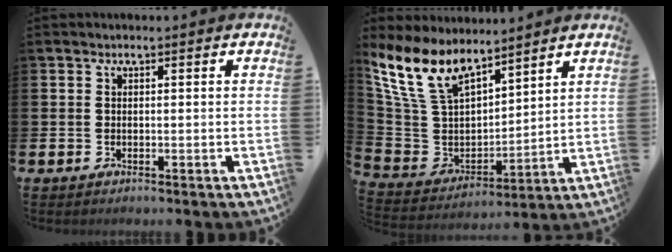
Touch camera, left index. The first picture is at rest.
{"total": 10.3, "force": [8.1, 4.9, 3.9], "torque": [-0.129, -0.043, 0.155]}